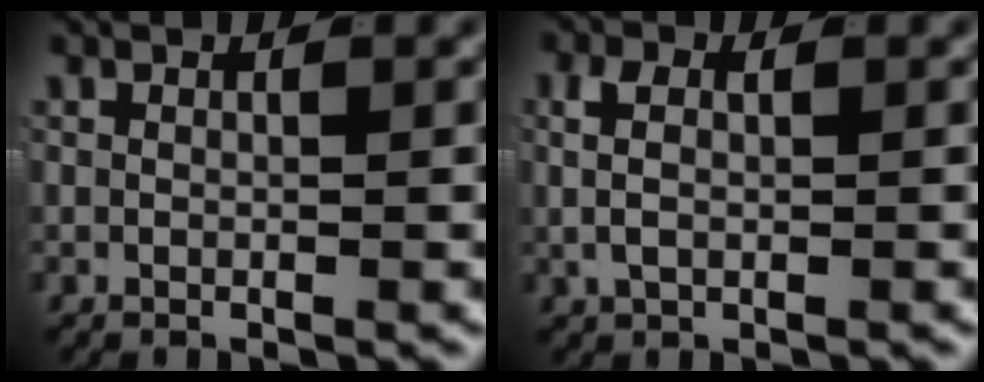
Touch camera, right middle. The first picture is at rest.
{"total": 2.4, "force": [0.3, 1.4, 1.9], "torque": [-0.040, 0.000, 0.005]}